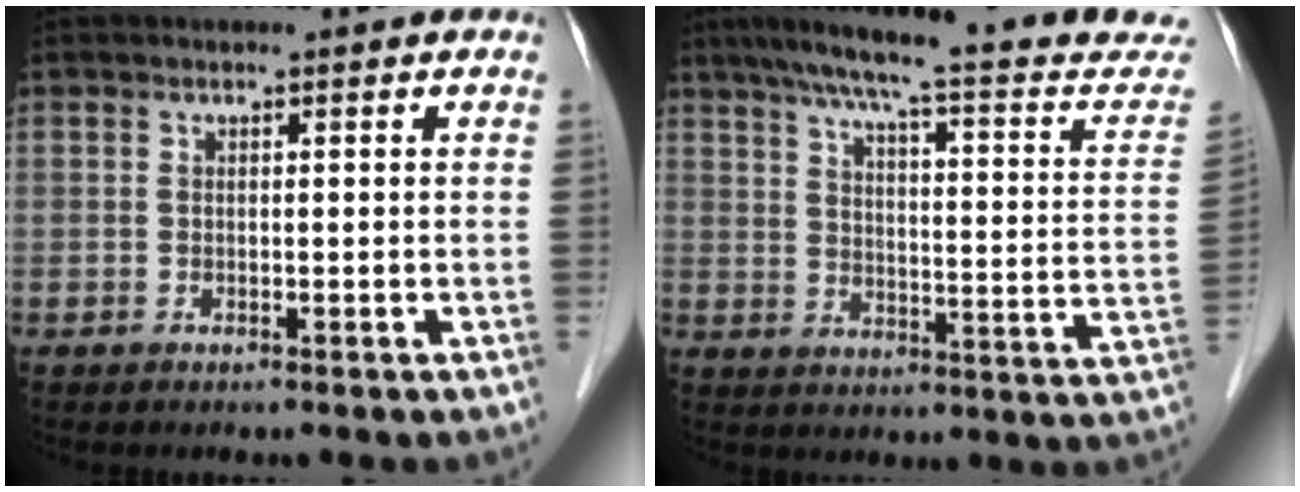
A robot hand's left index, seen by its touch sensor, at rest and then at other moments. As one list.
[{"total": 23.0, "force": [19.9, 2.2, 11.4], "torque": [-0.161, -0.024, 0.247]}]